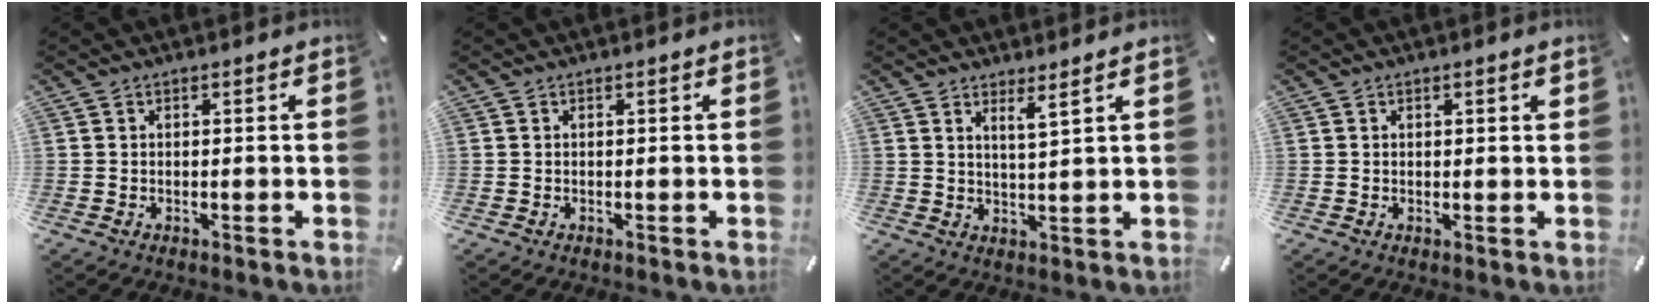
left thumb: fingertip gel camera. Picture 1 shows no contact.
{"total": 0.0}
{"total": 4.0, "force": [3.2, -0.6, 2.3], "torque": [-0.044, -0.021, 0.052]}
{"total": 1.1, "force": [0.3, 0.5, 0.9], "torque": [-0.011, 0.001, 0.003]}